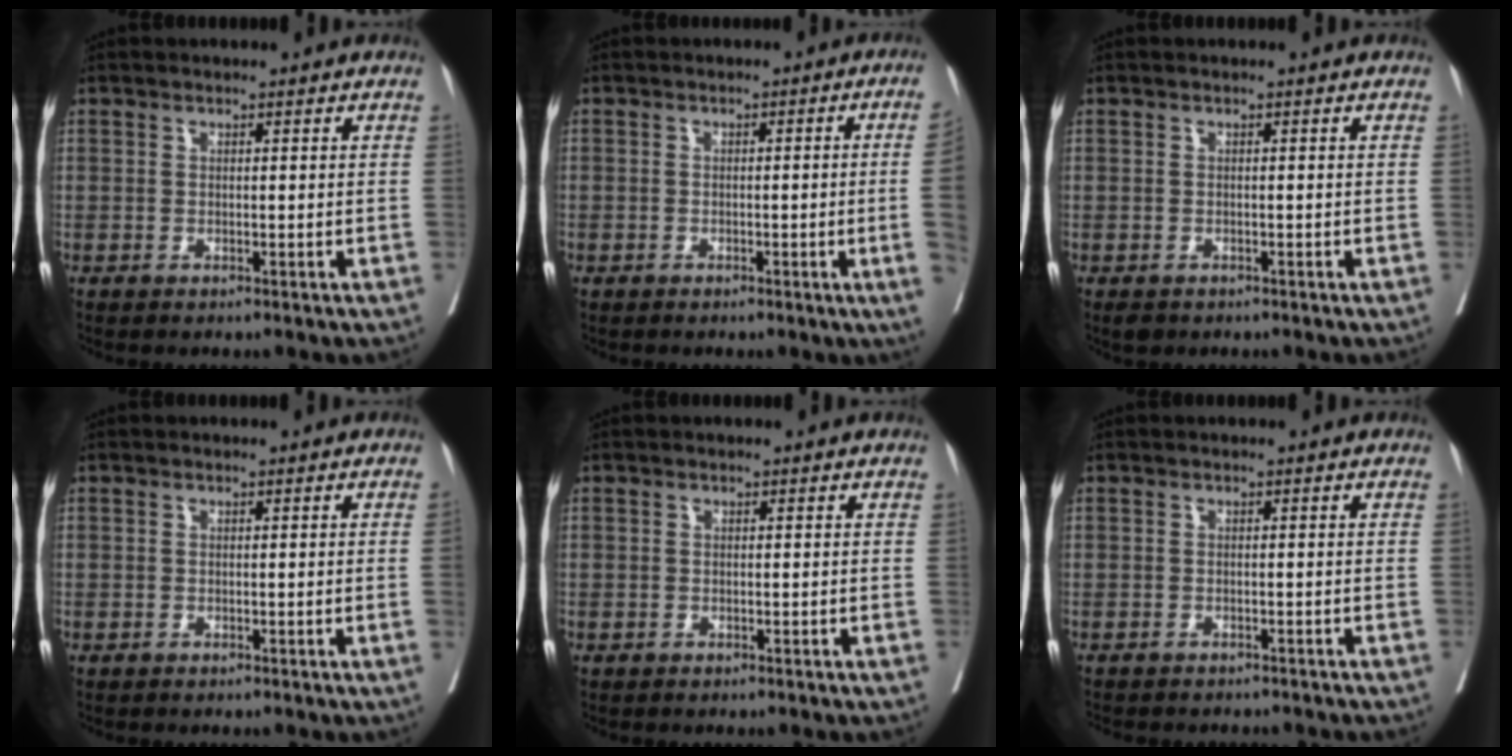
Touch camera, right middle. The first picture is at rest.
{"total": 5.1, "force": [-0.9, -1.1, 4.9], "torque": [-0.056, 0.001, -0.010]}
{"total": 1.5, "force": [-1.1, 1.0, 0.5], "torque": [-0.010, -0.001, -0.012]}
{"total": 0.0}
{"total": 0.6, "force": [-0.2, 0.5, -0.1], "torque": [0.002, 0.007, -0.004]}
{"total": 5.1, "force": [-4.5, 1.9, 1.5], "torque": [-0.019, -0.002, -0.056]}